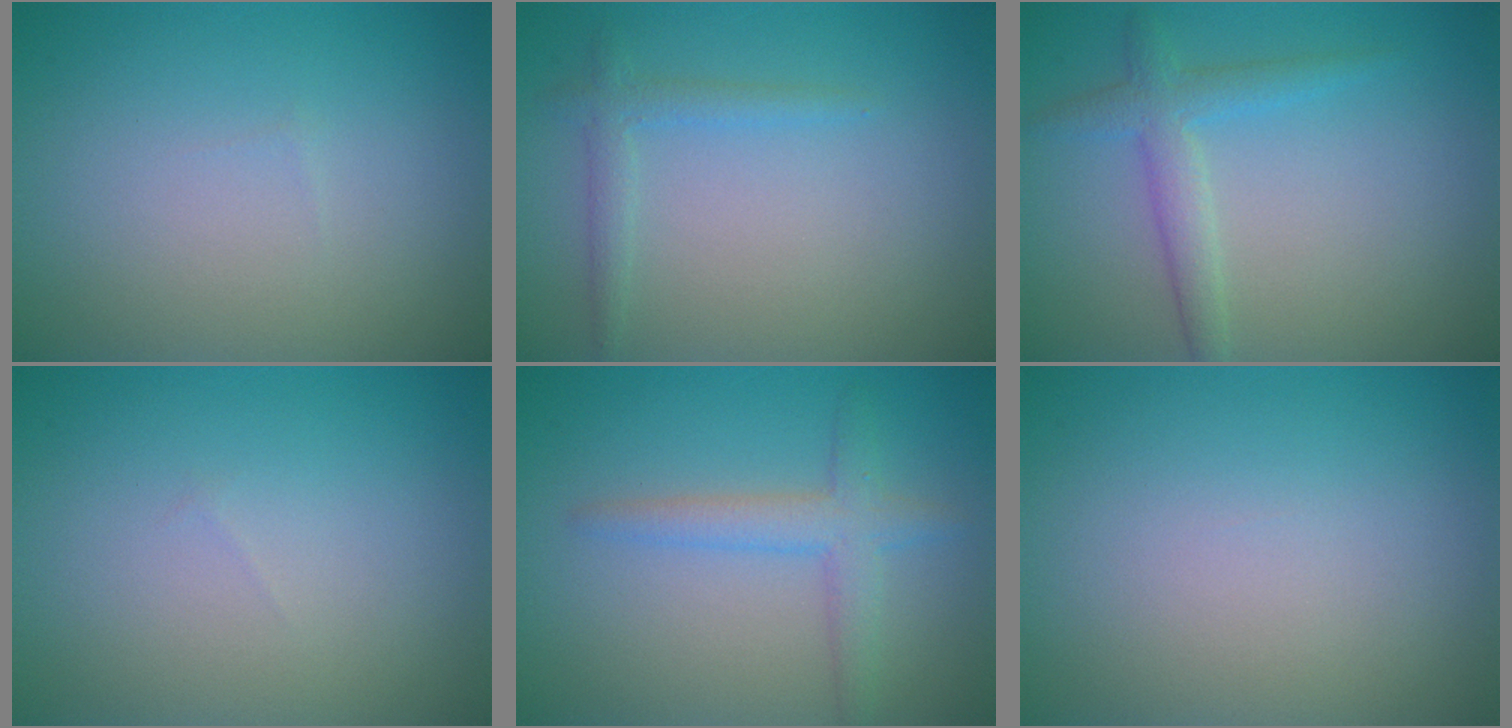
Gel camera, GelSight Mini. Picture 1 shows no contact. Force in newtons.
{"total": 1.6, "press": 1.6, "slide": 0.1}
{"total": 2.8, "press": 2.8, "slide": 0.1}
{"total": 0.0}
{"total": 2.8, "press": 2.8, "slide": 0.1}
{"total": 0.0}